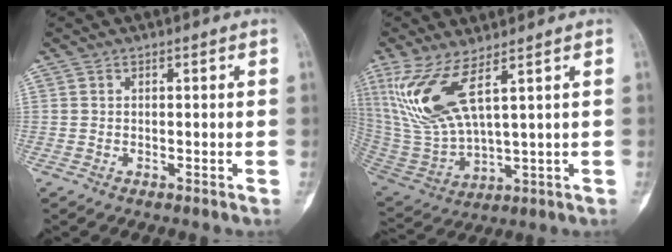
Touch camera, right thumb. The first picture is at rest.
{"total": 13.5, "force": [6.4, 3.9, 11.3], "torque": [-0.255, -0.035, 0.147]}